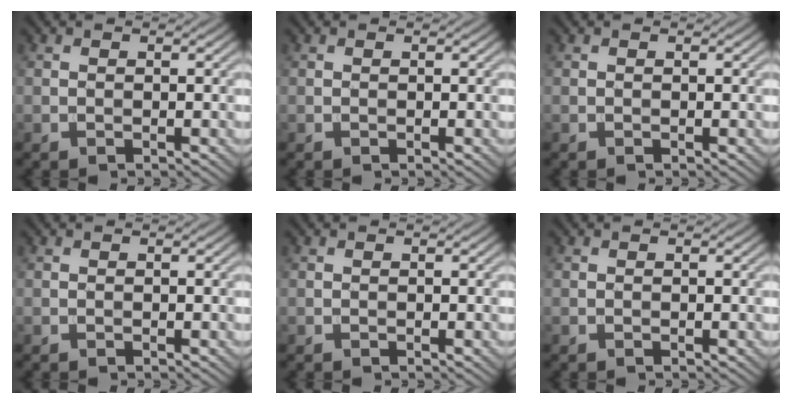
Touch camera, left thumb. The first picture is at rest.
{"total": 0.0}
{"total": 0.0}
{"total": 0.0}
{"total": 0.0}
{"total": 0.0}